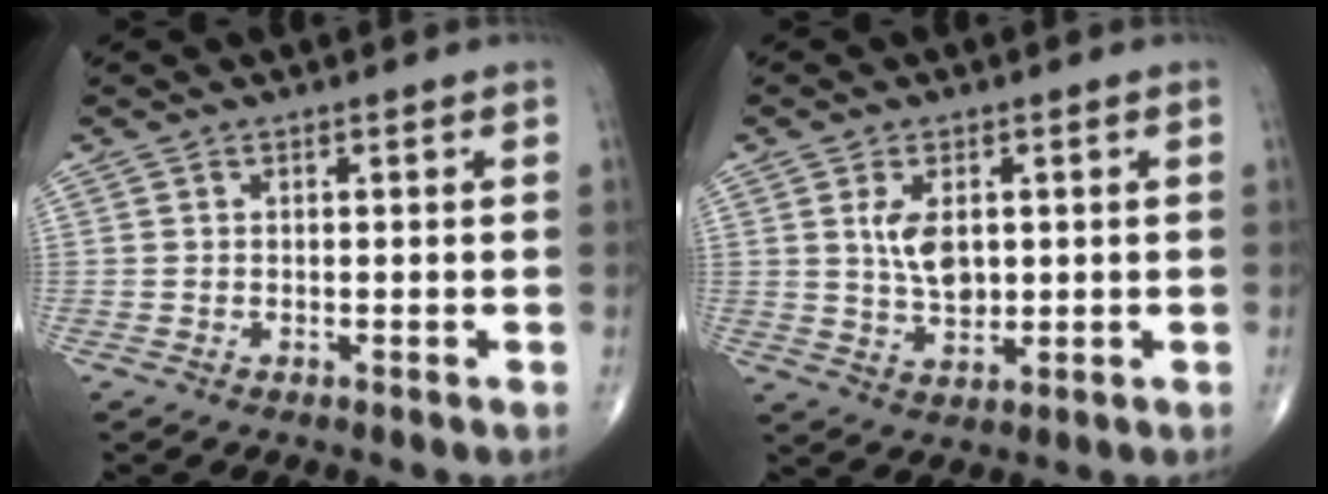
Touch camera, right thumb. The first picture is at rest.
{"total": 6.0, "force": [1.2, 3.4, 4.7], "torque": [-0.077, -0.010, 0.027]}